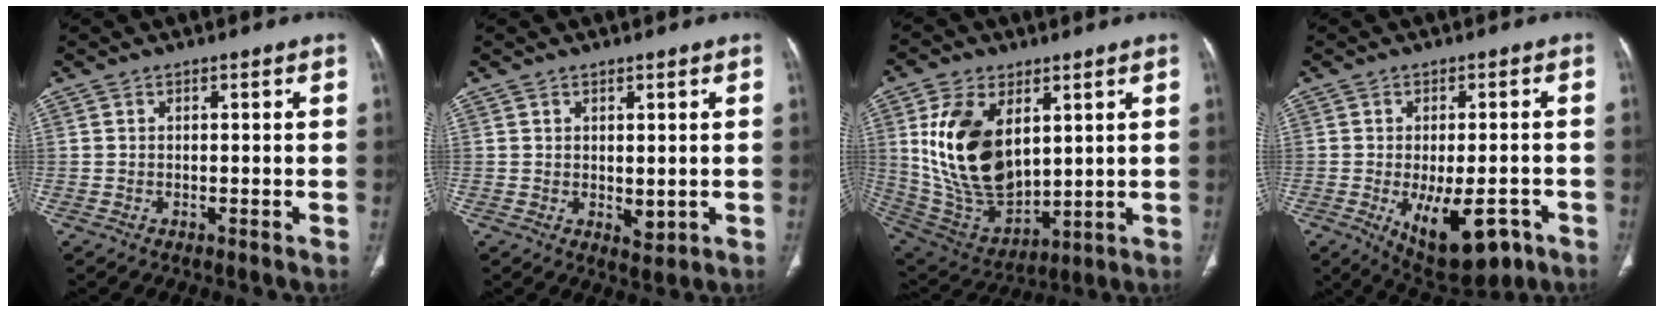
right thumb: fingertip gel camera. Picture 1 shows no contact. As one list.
[{"total": 2.4, "force": [0.0, 1.4, 2.0], "torque": [-0.024, -0.009, 0.009]}, {"total": 19.5, "force": [4.9, 11.4, 15.1], "torque": [-0.265, -0.027, 0.114]}, {"total": 13.7, "force": [-5.8, 6.4, 10.7], "torque": [-0.147, 0.004, -0.069]}]